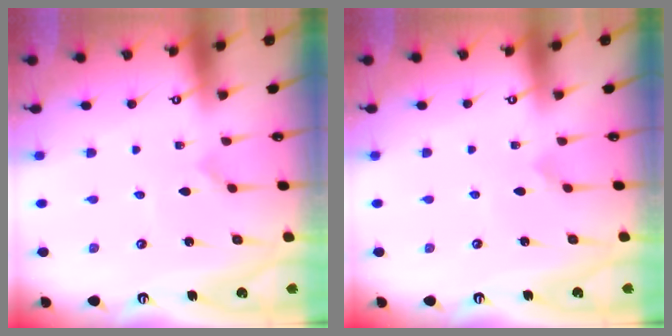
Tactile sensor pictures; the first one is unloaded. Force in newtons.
{"total": 1.3, "press": 1.3, "slide": 0.1}